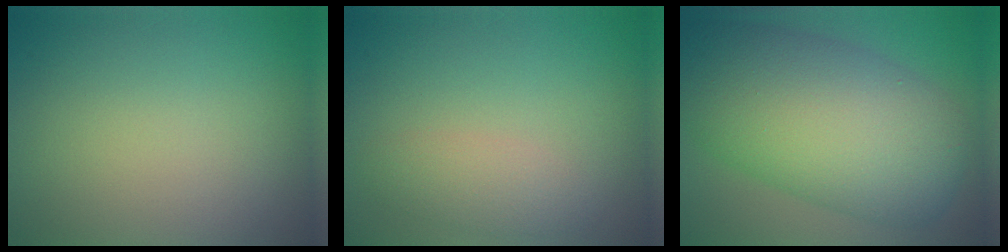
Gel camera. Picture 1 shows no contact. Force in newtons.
{"total": 2.1, "press": 2.0, "slide": 0.1}
{"total": 11.9, "press": 11.9, "slide": 0.2}